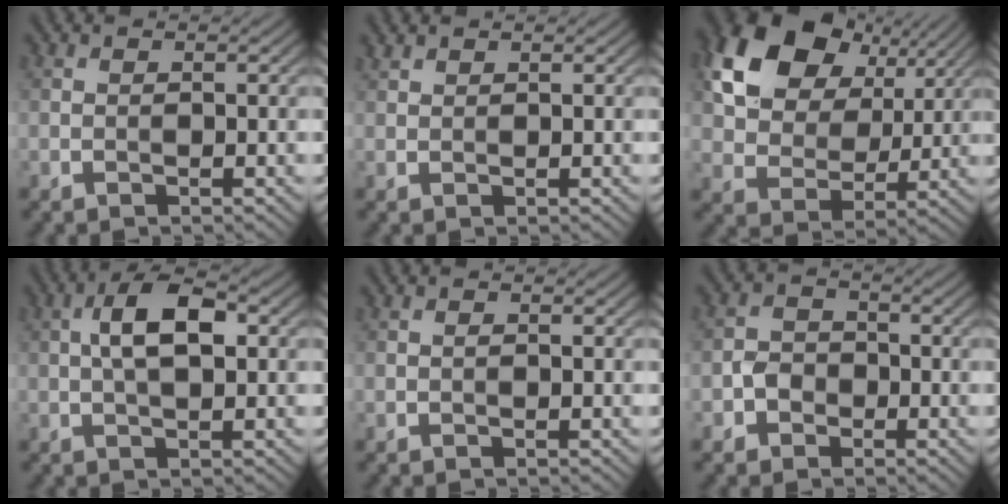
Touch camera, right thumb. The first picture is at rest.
{"total": 0.9, "force": [0.9, 0.2, 0.3], "torque": [-0.012, 0.003, 0.022]}
{"total": 16.9, "force": [7.9, 11.4, 9.6], "torque": [-0.216, 0.035, 0.140]}
{"total": 6.0, "force": [0.8, 2.5, 5.4], "torque": [-0.103, 0.012, 0.010]}
{"total": 0.0}
{"total": 2.7, "force": [-1.3, 2.2, 1.0], "torque": [-0.017, 0.005, -0.030]}